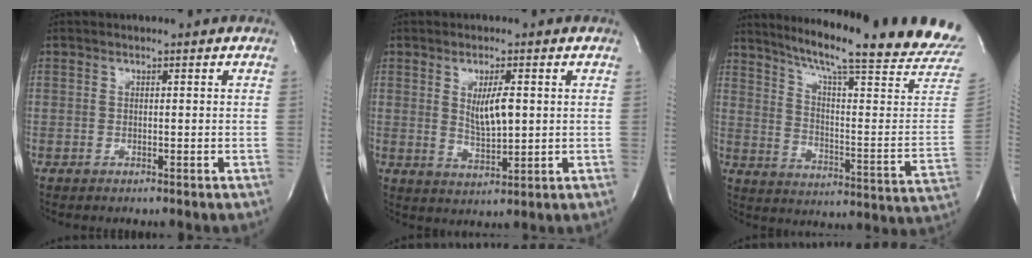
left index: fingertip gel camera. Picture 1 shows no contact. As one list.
[{"total": 5.4, "force": [1.2, 1.4, 5.0], "torque": [-0.091, -0.004, 0.027]}, {"total": 25.8, "force": [21.9, -0.3, 13.6], "torque": [-0.214, -0.092, 0.281]}]